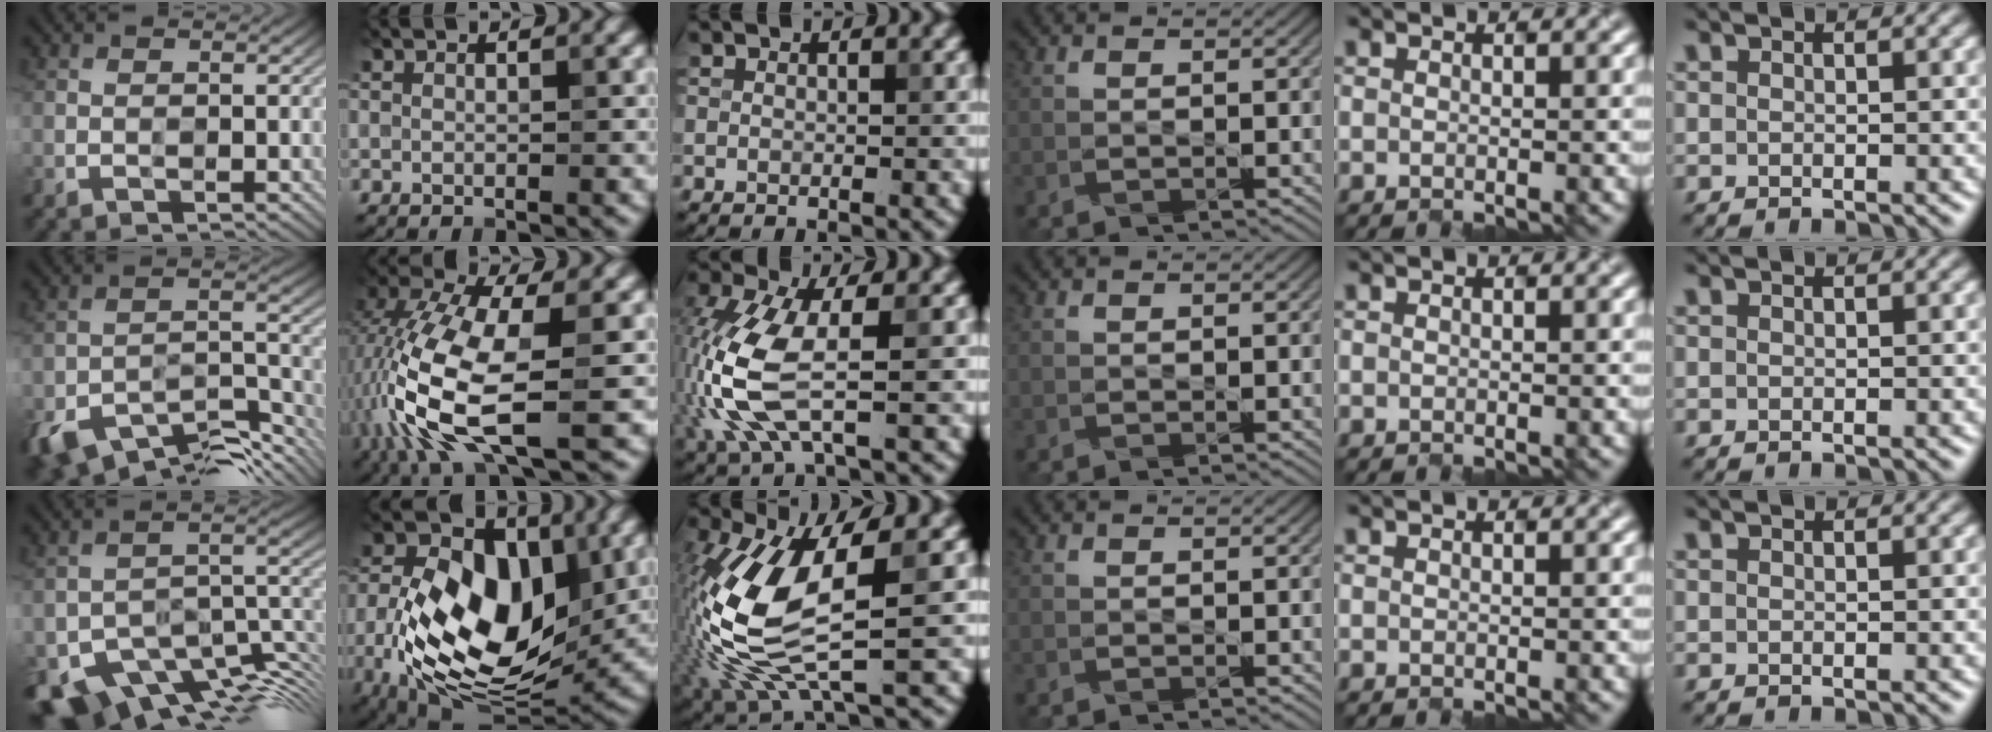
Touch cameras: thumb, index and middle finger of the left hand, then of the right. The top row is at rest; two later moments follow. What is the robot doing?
{"motion": "close", "object": "sandwich press"}